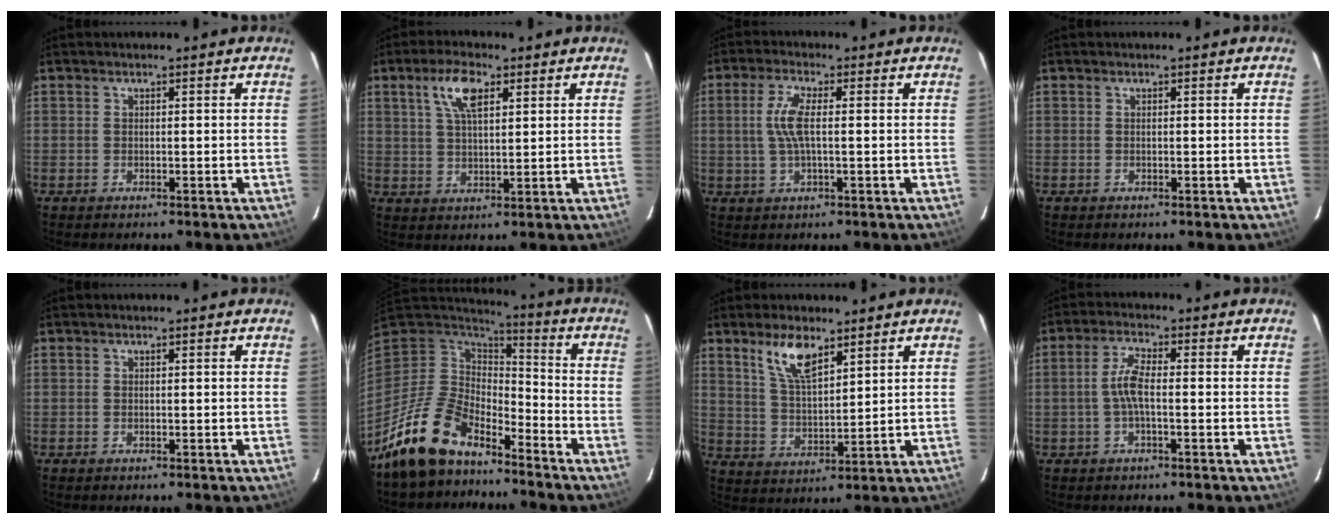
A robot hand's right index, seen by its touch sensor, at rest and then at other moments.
{"total": 6.9, "force": [3.4, 2.6, 5.4], "torque": [-0.101, 0.013, 0.065]}
{"total": 5.6, "force": [0.4, 1.3, 5.4], "torque": [-0.107, 0.004, 0.010]}
{"total": 0.0}
{"total": 0.0}
{"total": 15.1, "force": [-11.7, 6.7, 6.8], "torque": [-0.154, -0.002, -0.211]}
{"total": 8.2, "force": [5.5, 2.8, 5.4], "torque": [-0.099, 0.001, 0.115]}
{"total": 4.3, "force": [-0.6, 1.0, 4.2], "torque": [-0.089, 0.009, -0.013]}